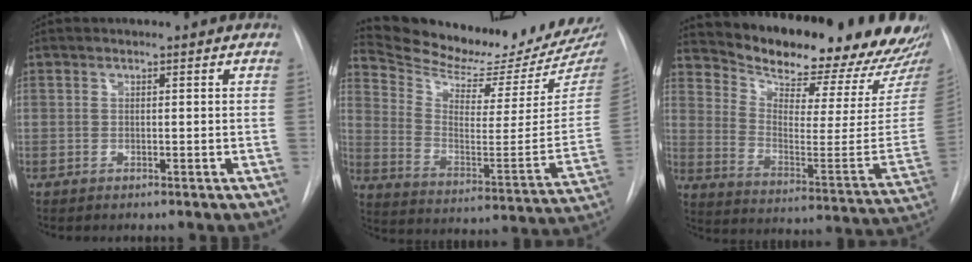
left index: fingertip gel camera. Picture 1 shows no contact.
{"total": 22.6, "force": [21.1, 2.4, 7.7], "torque": [-0.128, -0.091, 0.300]}
{"total": 25.0, "force": [22.8, 3.5, 9.6], "torque": [-0.158, -0.092, 0.306]}